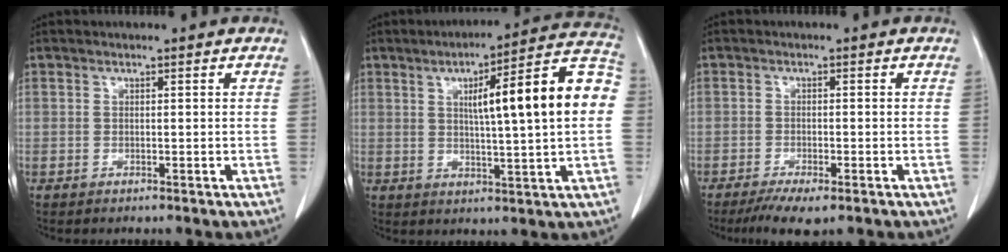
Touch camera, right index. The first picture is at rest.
{"total": 16.4, "force": [2.4, 1.1, 16.2], "torque": [-0.227, 0.032, 0.029]}
{"total": 5.5, "force": [-3.8, 1.0, 3.8], "torque": [-0.061, -0.013, -0.055]}